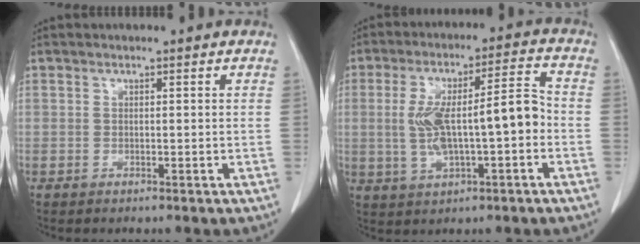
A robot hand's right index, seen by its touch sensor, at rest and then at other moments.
{"total": 11.8, "force": [-1.2, 2.8, 11.4], "torque": [-0.209, 0.030, -0.013]}